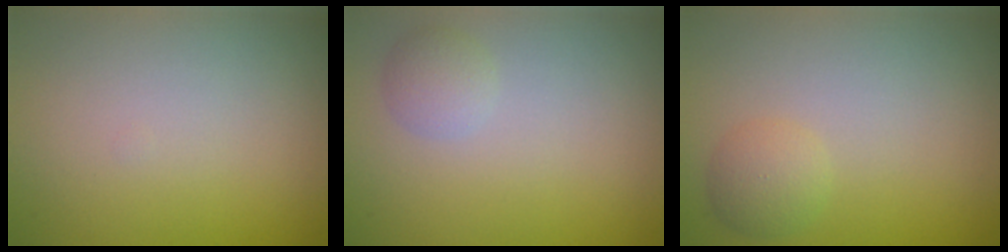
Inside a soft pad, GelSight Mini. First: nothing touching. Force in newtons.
{"total": 1.6, "press": 1.6, "slide": 0.1}
{"total": 1.8, "press": 1.8, "slide": 0.1}